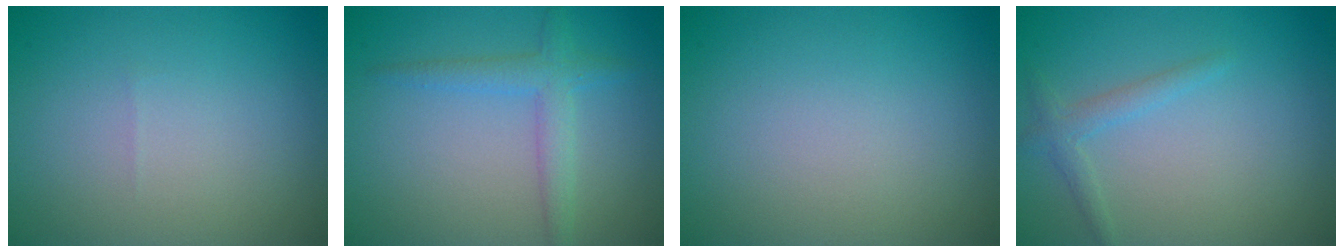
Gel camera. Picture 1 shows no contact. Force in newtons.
{"total": 2.0, "press": 2.0, "slide": 0.1}
{"total": 0.0}
{"total": 1.5, "press": 1.5, "slide": 0.1}